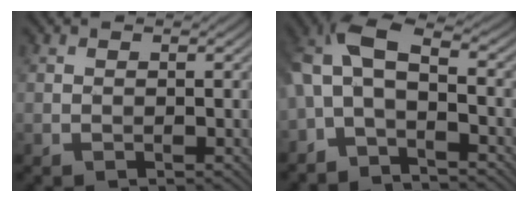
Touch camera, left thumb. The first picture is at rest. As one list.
[{"total": 6.8, "force": [-1.3, 3.9, 5.4], "torque": [-0.124, 0.014, -0.040]}]